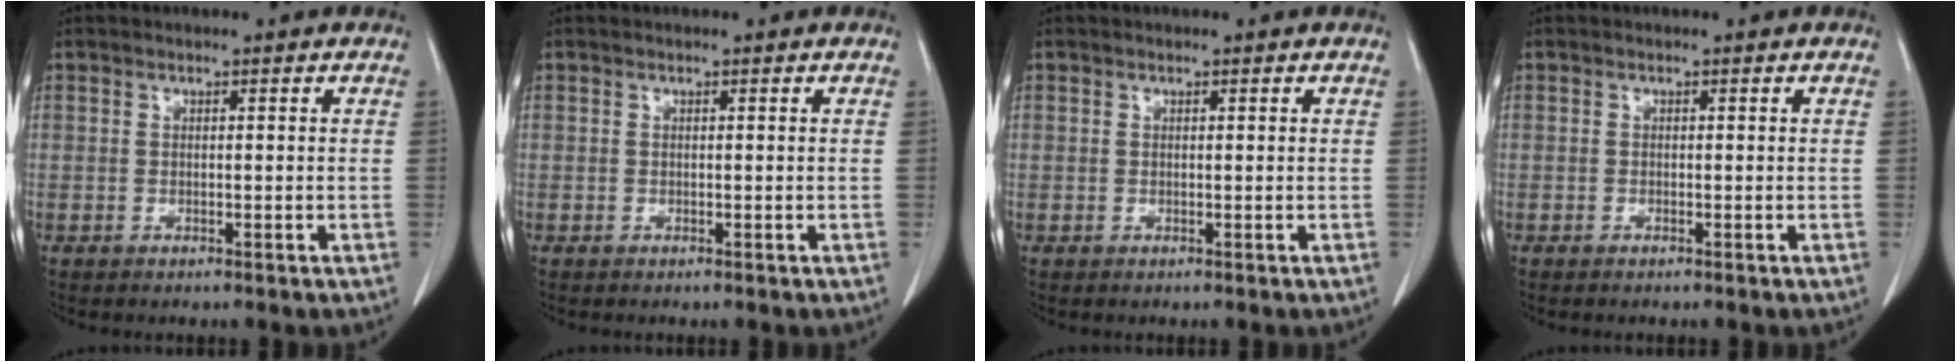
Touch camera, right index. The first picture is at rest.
{"total": 0.0}
{"total": 0.0}
{"total": 0.0}